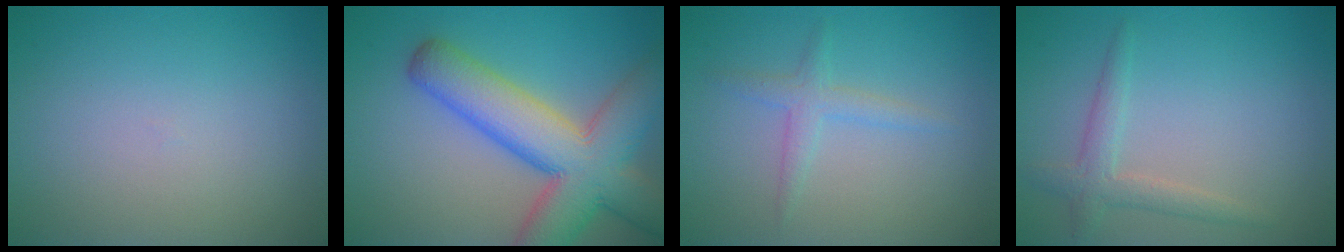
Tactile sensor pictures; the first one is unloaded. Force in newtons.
{"total": 10.5, "press": 10.5, "slide": 0.4}
{"total": 1.8, "press": 1.8, "slide": 0.1}
{"total": 2.3, "press": 2.3, "slide": 0.1}